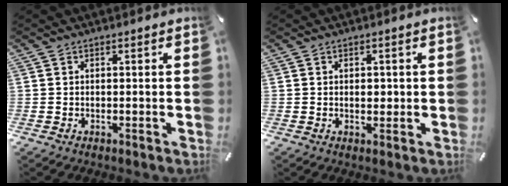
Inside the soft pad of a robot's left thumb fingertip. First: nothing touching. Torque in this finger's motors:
{"motor_torque": [0.98, 0.84, 0.73, -0.20, 0.00]}